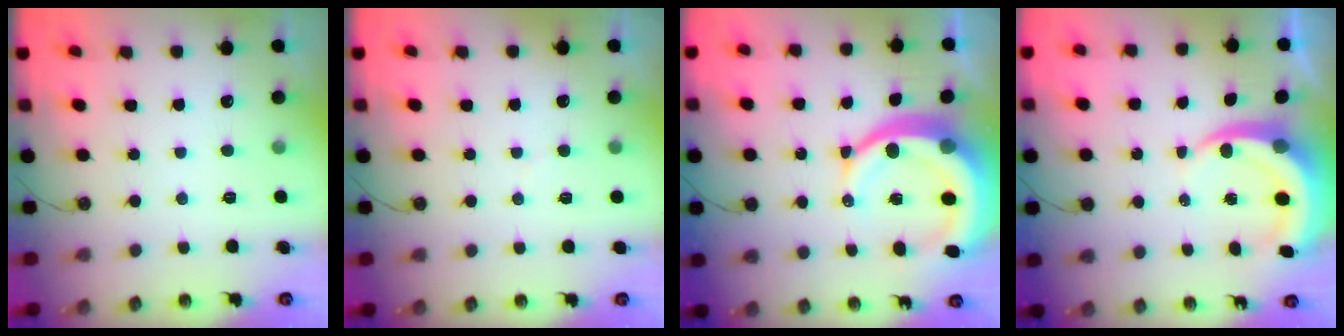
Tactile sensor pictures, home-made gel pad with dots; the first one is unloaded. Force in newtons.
{"total": 3.1, "press": 3.1, "slide": 0.4}
{"total": 16.9, "press": 16.8, "slide": 1.9}
{"total": 7.1, "press": 7.1, "slide": 1.0}